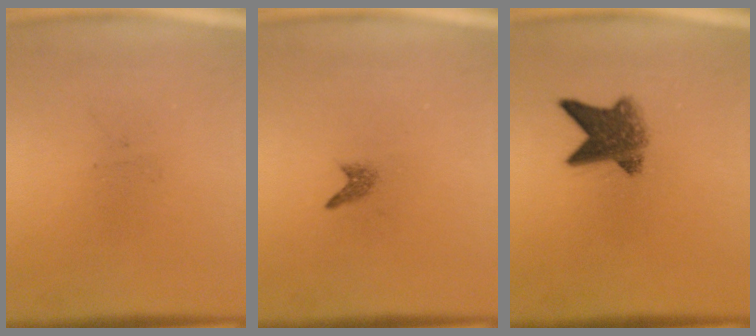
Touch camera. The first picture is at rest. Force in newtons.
{"total": 0.9}
{"total": 6.2}